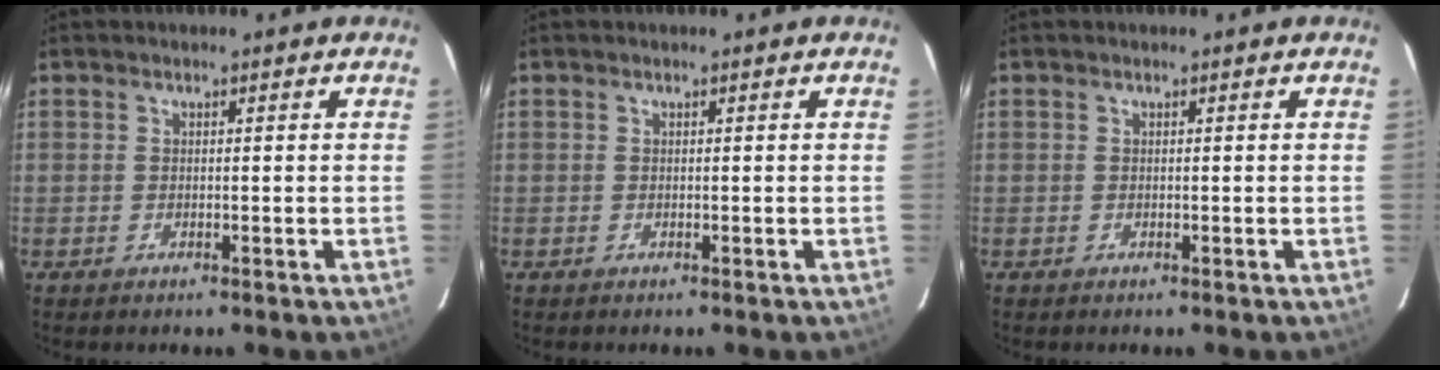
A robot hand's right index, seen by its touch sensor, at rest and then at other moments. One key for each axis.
{"total": 0.0}
{"total": 0.0}